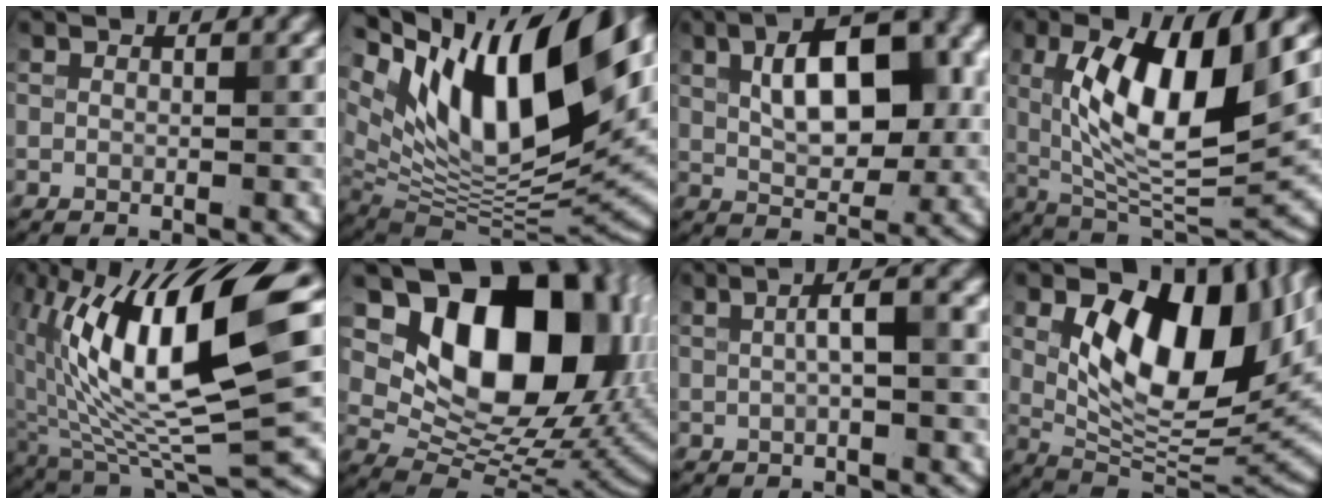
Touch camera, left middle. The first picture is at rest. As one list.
[{"total": 16.5, "force": [7.3, 7.5, 12.8], "torque": [-0.217, 0.024, 0.130]}, {"total": 8.6, "force": [1.2, 4.5, 7.2], "torque": [-0.103, 0.019, 0.021]}, {"total": 10.5, "force": [2.0, 3.7, 9.6], "torque": [-0.160, -0.008, 0.039]}, {"total": 13.2, "force": [2.0, 4.0, 12.4], "torque": [-0.221, 0.010, 0.040]}, {"total": 17.0, "force": [5.0, 10.9, 12.1], "torque": [-0.162, 0.006, 0.097]}, {"total": 3.3, "force": [0.0, 0.9, 3.2], "torque": [-0.057, 0.016, 0.003]}, {"total": 12.7, "force": [3.2, 6.6, 10.4], "torque": [-0.152, -0.010, 0.065]}]